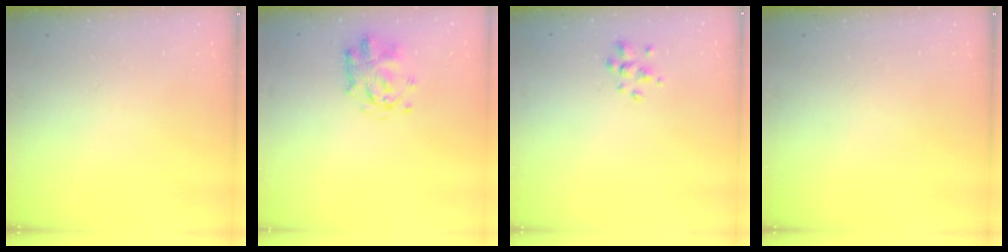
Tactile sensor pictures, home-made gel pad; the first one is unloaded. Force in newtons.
{"total": 3.4, "press": 3.4, "slide": 0.4}
{"total": 1.5, "press": 1.5, "slide": 0.5}
{"total": 0.0}